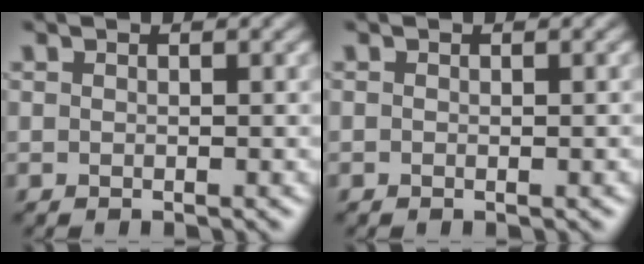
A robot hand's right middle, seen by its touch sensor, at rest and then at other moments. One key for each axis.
{"total": 0.0}